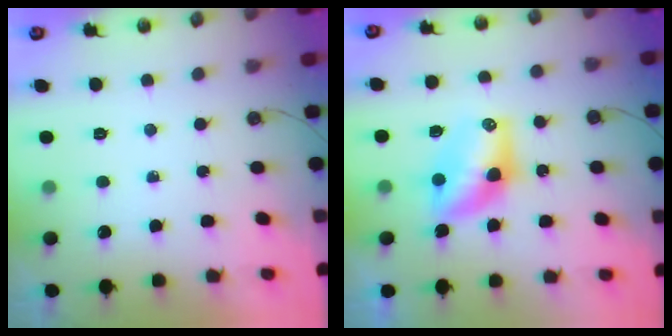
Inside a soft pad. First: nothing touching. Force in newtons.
{"total": 7.6, "press": 7.6, "slide": 0.6}